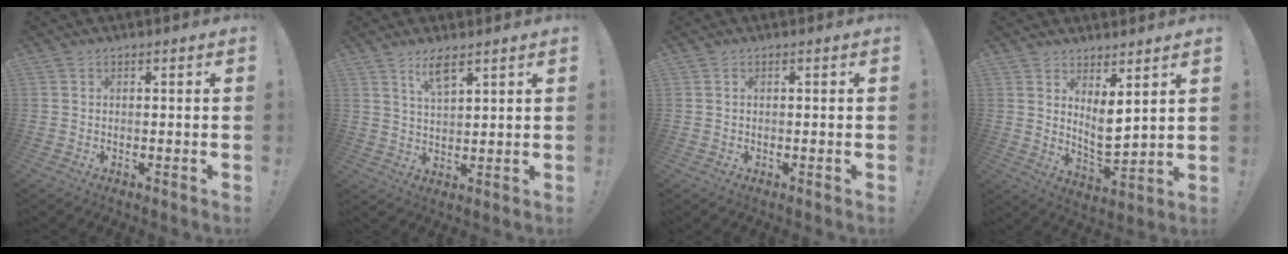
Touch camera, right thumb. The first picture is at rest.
{"total": 6.1, "force": [4.3, 1.5, 4.0], "torque": [-0.075, -0.018, 0.074]}
{"total": 0.0}
{"total": 7.0, "force": [4.3, 2.0, 5.1], "torque": [-0.076, -0.045, 0.082]}